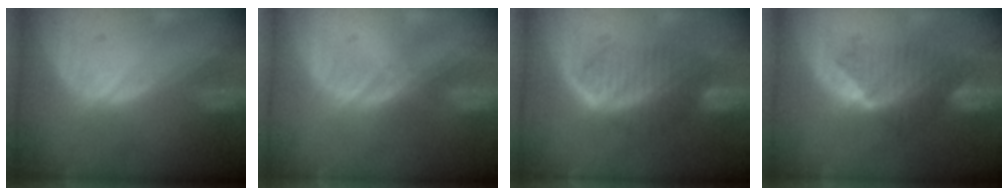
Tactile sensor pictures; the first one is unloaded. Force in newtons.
{"total": 1.2, "press": 1.0, "slide": 0.7}
{"total": 6.3, "press": 6.2, "slide": 1.1}
{"total": 6.9, "press": 6.5, "slide": 2.5}